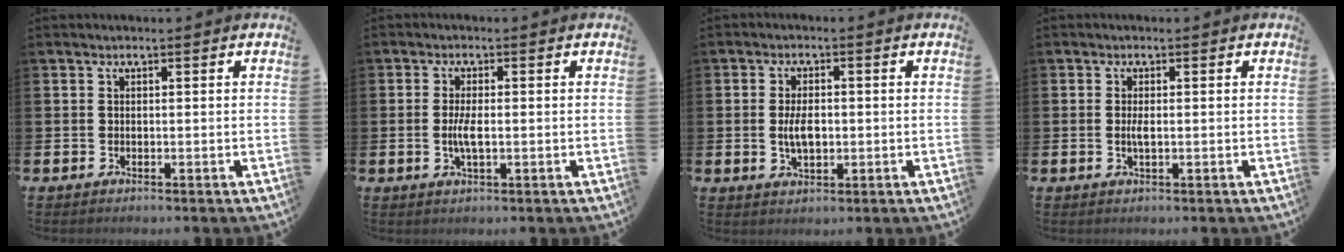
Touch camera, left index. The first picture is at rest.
{"total": 2.9, "force": [-0.2, 0.8, 2.8], "torque": [-0.040, -0.004, -0.006]}
{"total": 4.1, "force": [0.0, 2.1, 3.5], "torque": [-0.050, 0.000, -0.004]}
{"total": 1.5, "force": [0.0, 0.4, 1.4], "torque": [-0.025, 0.000, -0.001]}